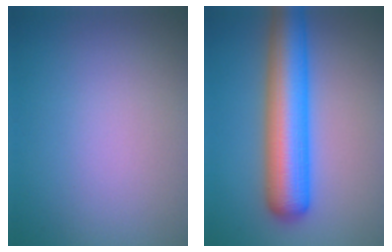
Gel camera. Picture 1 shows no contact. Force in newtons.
{"total": 8.6, "press": 8.6, "slide": 0.2}